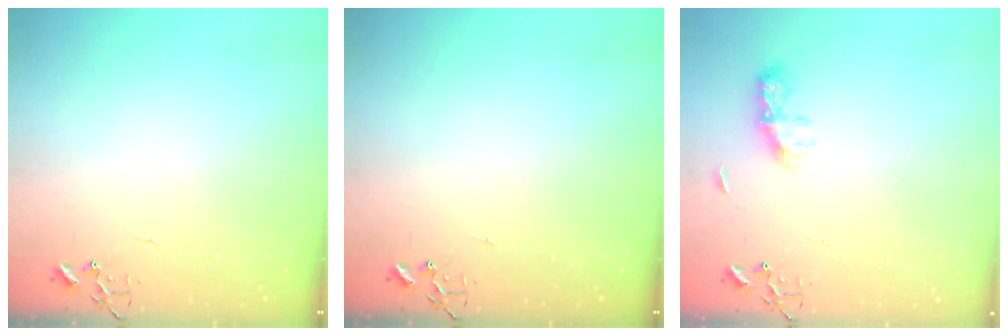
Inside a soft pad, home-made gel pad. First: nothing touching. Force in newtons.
{"total": 0.0}
{"total": 7.4, "press": 7.4, "slide": 0.4}